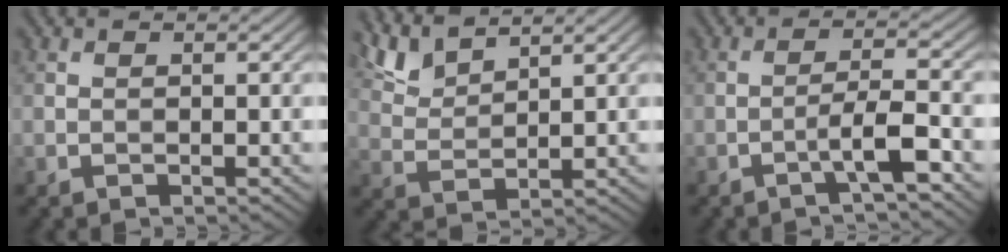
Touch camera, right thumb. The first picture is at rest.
{"total": 5.2, "force": [4.2, 1.4, 2.7], "torque": [-0.077, 0.007, 0.095]}
{"total": 4.6, "force": [-2.3, 0.4, 3.9], "torque": [-0.067, 0.018, -0.051]}